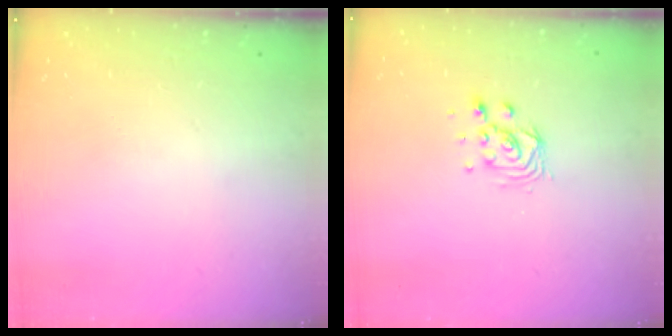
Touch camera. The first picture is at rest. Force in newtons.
{"total": 5.9, "press": 5.9, "slide": 0.5}